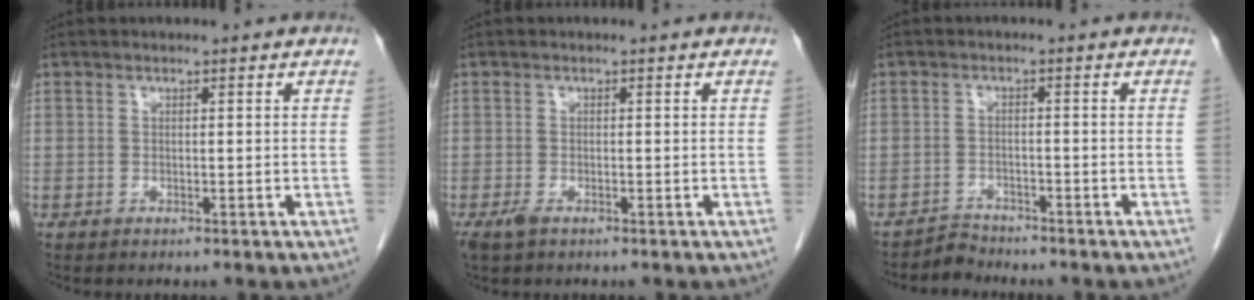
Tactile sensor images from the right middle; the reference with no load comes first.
{"total": 1.7, "force": [-1.0, 0.7, 1.2], "torque": [-0.030, -0.004, -0.016]}
{"total": 1.5, "force": [-1.1, 0.3, -0.9], "torque": [0.020, -0.007, -0.018]}